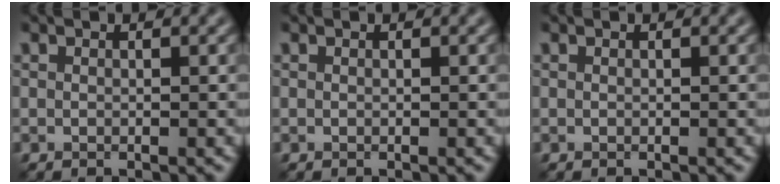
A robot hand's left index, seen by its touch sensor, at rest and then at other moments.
{"total": 0.0}
{"total": 0.0}